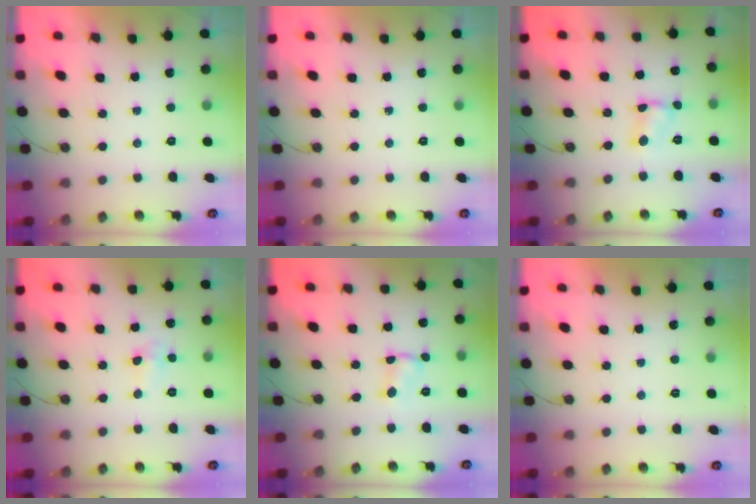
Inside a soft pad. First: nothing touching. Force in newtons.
{"total": 0.0}
{"total": 4.2, "press": 4.2, "slide": 0.5}
{"total": 4.3, "press": 2.6, "slide": 3.4}
{"total": 1.9, "press": 1.9, "slide": 0.3}
{"total": 0.0}